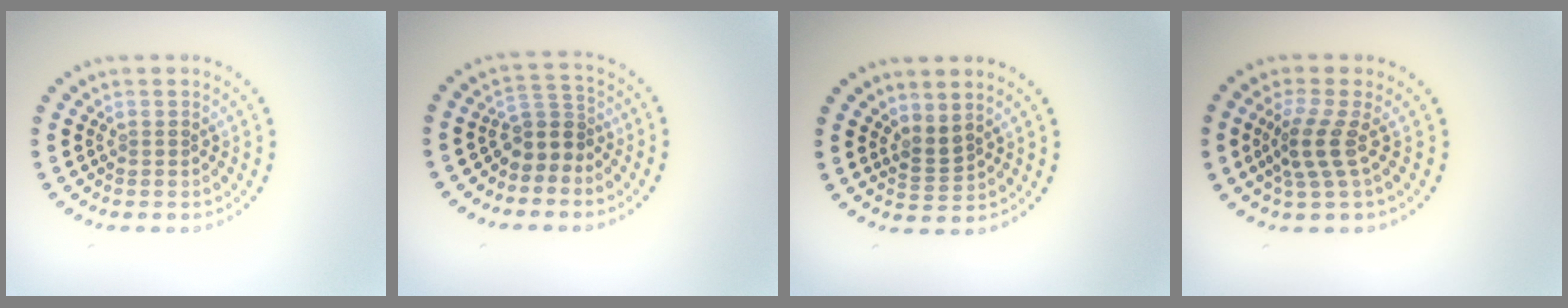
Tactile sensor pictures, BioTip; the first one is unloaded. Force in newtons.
{"total": 2.8, "press": 2.2, "slide": 1.7}
{"total": 1.8, "press": 1.3, "slide": 1.3}
{"total": 2.9, "press": 2.3, "slide": 1.8}